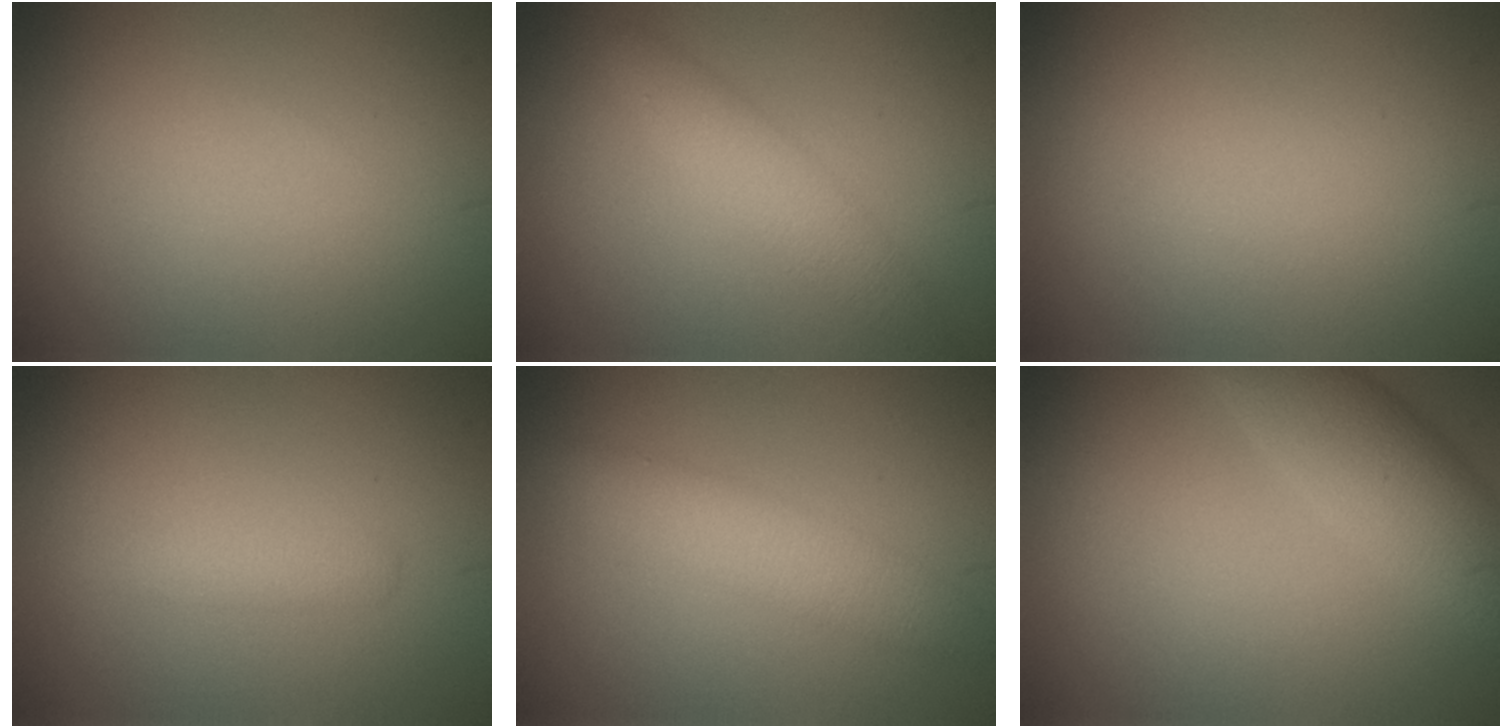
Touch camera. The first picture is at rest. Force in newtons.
{"total": 2.9, "press": 2.9, "slide": 0.1}
{"total": 0.0}
{"total": 1.5, "press": 1.5, "slide": 0.0}
{"total": 3.4, "press": 3.4, "slide": 0.0}
{"total": 4.9, "press": 4.9, "slide": 0.1}